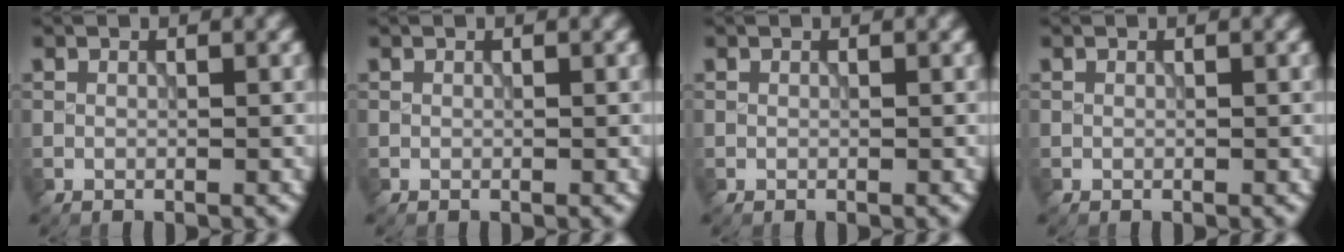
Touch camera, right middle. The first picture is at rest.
{"total": 0.0}
{"total": 0.0}
{"total": 0.0}